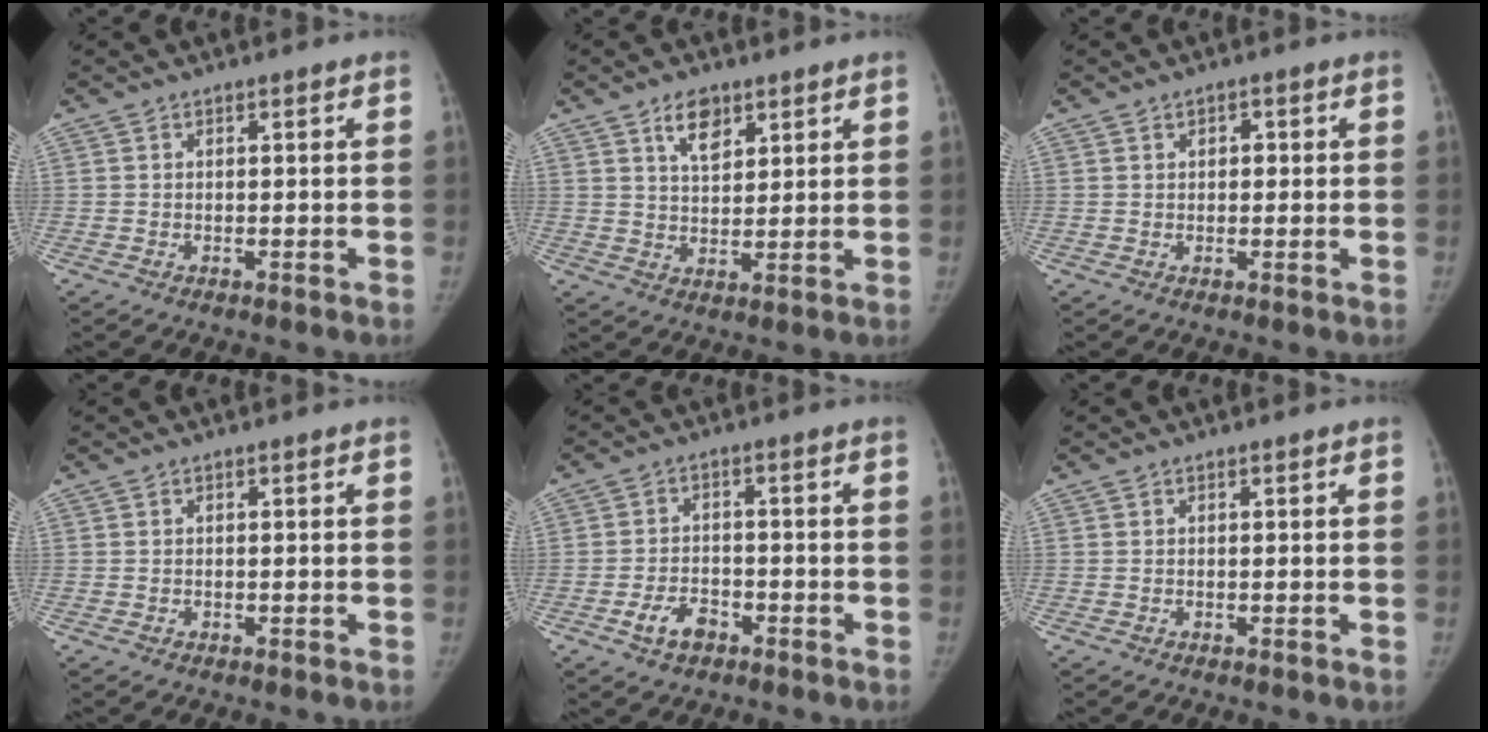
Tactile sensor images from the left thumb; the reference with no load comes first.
{"total": 6.0, "force": [3.5, 3.2, 3.6], "torque": [-0.038, -0.024, 0.062]}
{"total": 1.8, "force": [0.4, 1.4, 1.1], "torque": [-0.004, 0.003, 0.003]}
{"total": 0.0}
{"total": 5.2, "force": [-2.9, 3.3, 2.8], "torque": [-0.042, 0.023, -0.048]}
{"total": 0.0}